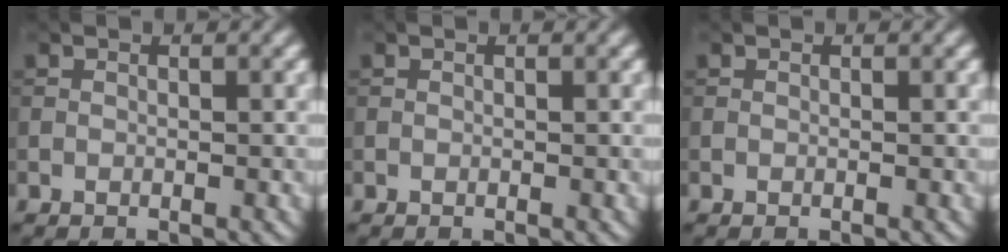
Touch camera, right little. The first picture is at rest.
{"total": 0.0}
{"total": 0.0}